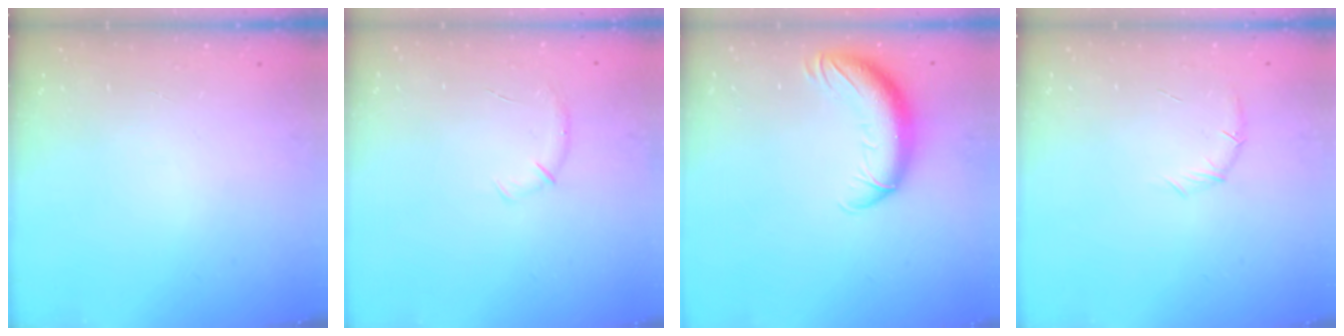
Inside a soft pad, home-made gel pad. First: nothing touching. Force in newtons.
{"total": 4.3, "press": 4.1, "slide": 1.1}
{"total": 12.8, "press": 12.4, "slide": 3.1}
{"total": 6.3, "press": 6.1, "slide": 1.5}